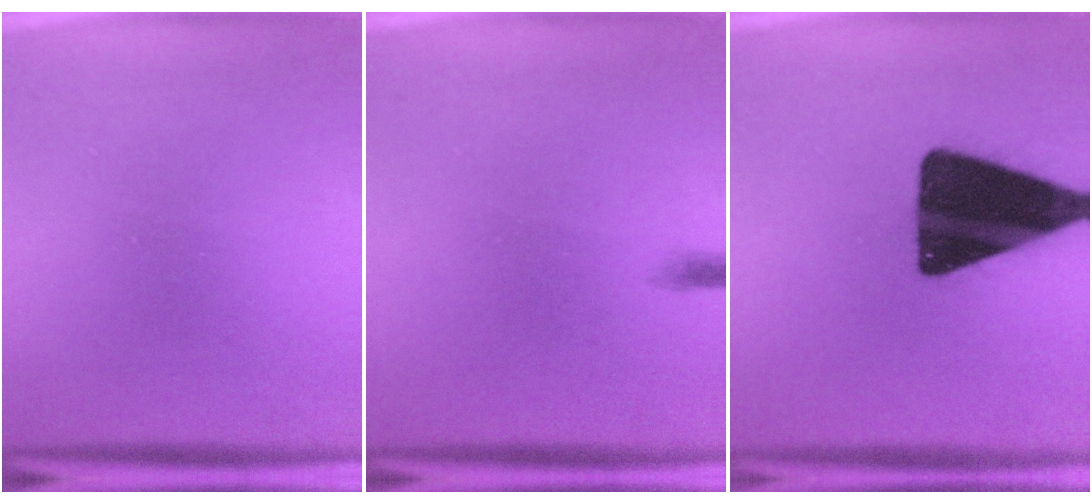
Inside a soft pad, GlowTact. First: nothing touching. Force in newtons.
{"total": 0.6}
{"total": 19.2}